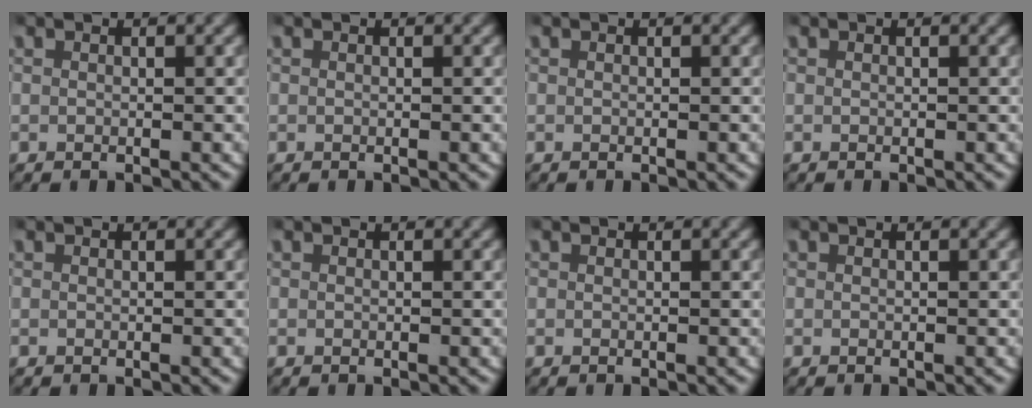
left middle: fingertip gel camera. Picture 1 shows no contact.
{"total": 0.0}
{"total": 0.0}
{"total": 0.0}
{"total": 0.0}
{"total": 0.0}
{"total": 0.0}
{"total": 0.0}